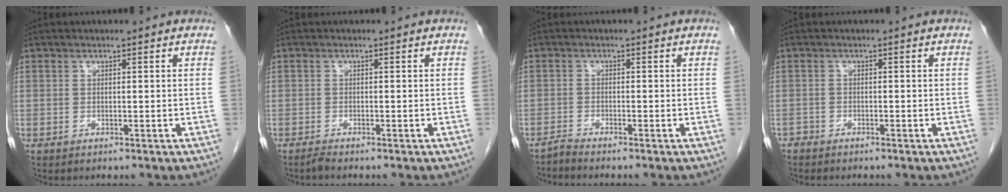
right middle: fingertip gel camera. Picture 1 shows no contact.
{"total": 0.8, "force": [-0.8, -0.2, 0.3], "torque": [-0.011, -0.003, -0.017]}
{"total": 1.4, "force": [-1.4, -0.4, -0.1], "torque": [0.003, -0.004, -0.029]}
{"total": 1.3, "force": [-1.2, 0.5, -0.1], "torque": [0.002, 0.001, -0.024]}